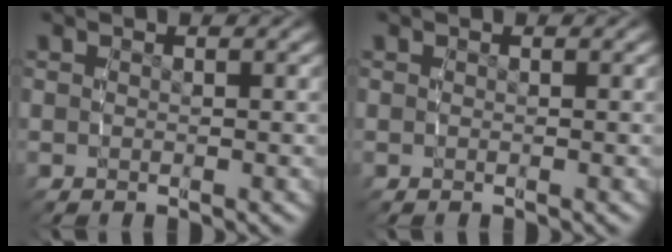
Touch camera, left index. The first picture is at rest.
{"total": 0.0}